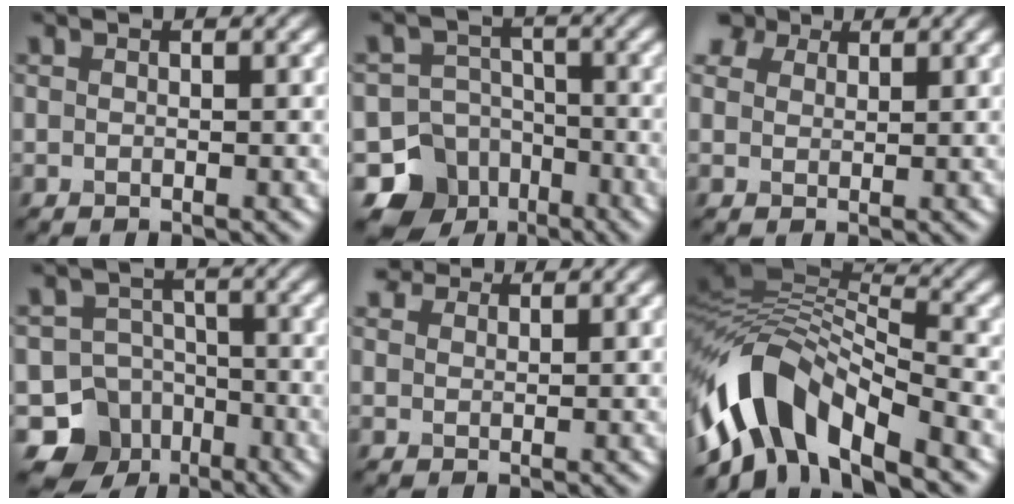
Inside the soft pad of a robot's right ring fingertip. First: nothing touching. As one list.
[{"total": 10.0, "force": [-6.0, 7.8, 1.6], "torque": [-0.021, -0.020, -0.112]}, {"total": 5.2, "force": [3.5, 3.1, 2.2], "torque": [-0.061, 0.009, 0.057]}, {"total": 9.7, "force": [-5.7, 7.7, 1.5], "torque": [-0.014, -0.016, -0.106]}, {"total": 3.6, "force": [2.9, 1.7, 1.2], "torque": [-0.036, 0.001, 0.053]}, {"total": 10.1, "force": [-5.5, 4.7, 7.1], "torque": [-0.116, 0.016, -0.111]}]